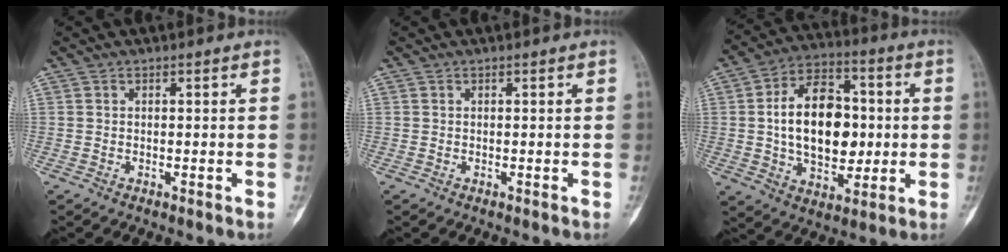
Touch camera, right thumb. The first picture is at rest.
{"total": 0.0}
{"total": 18.5, "force": [0.6, 11.9, 14.1], "torque": [-0.198, 0.017, 0.012]}